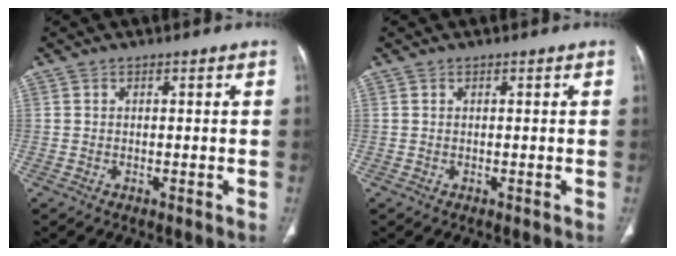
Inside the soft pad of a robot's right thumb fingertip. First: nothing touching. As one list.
[{"total": 0.0}]